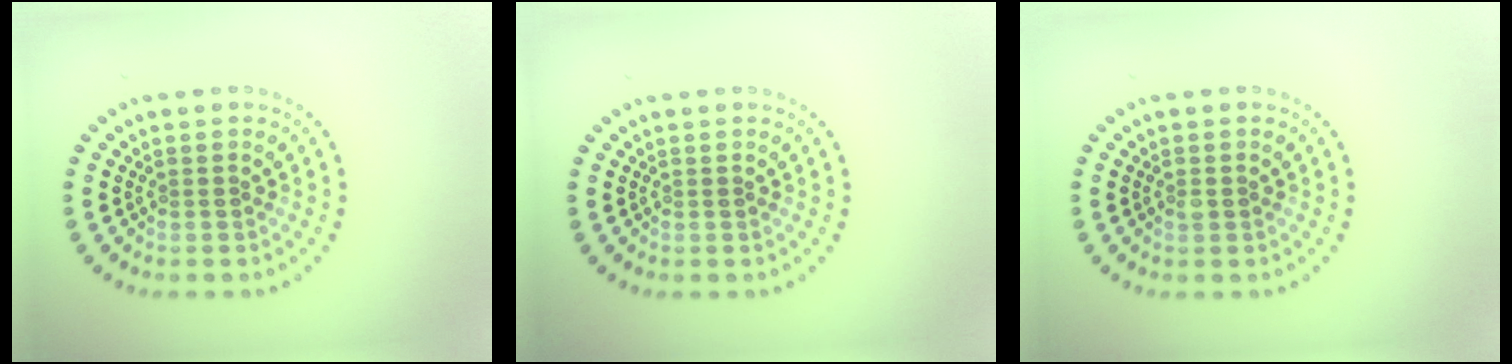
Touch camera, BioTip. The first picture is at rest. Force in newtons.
{"total": 0.0}
{"total": 0.9, "press": 0.9, "slide": 0.1}